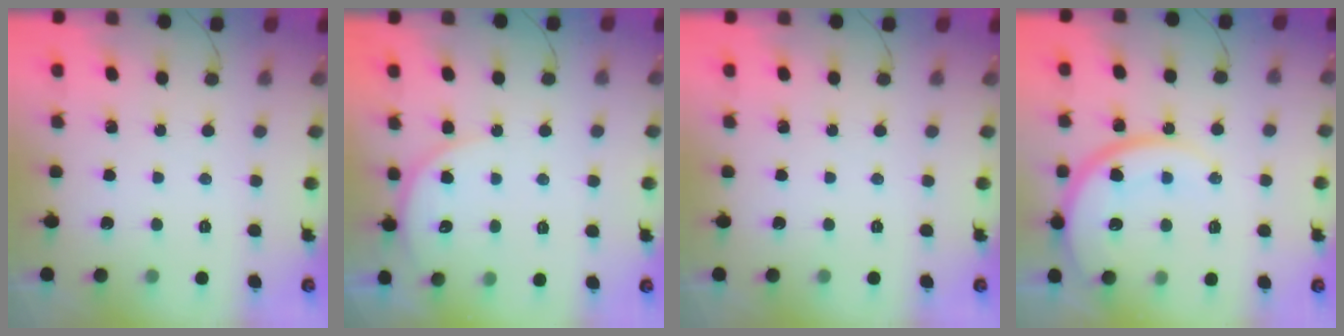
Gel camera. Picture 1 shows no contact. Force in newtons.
{"total": 7.2, "press": 7.2, "slide": 0.4}
{"total": 0.0}
{"total": 14.0, "press": 13.9, "slide": 1.3}